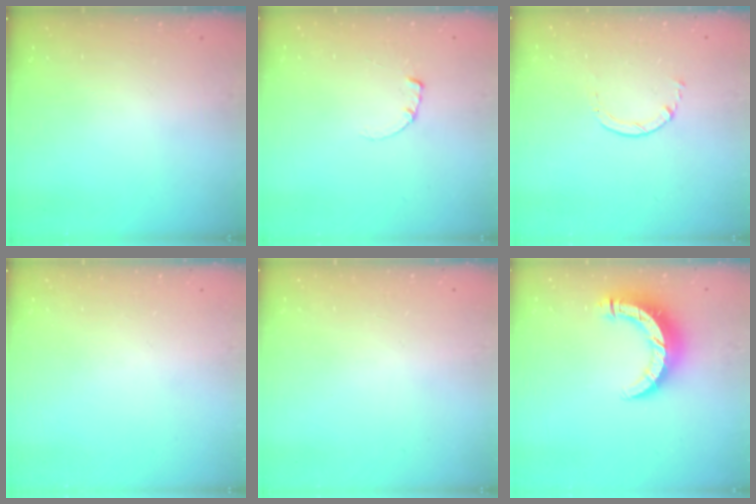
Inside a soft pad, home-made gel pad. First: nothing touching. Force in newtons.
{"total": 0.6, "press": 0.5, "slide": 0.2}
{"total": 1.7, "press": 1.6, "slide": 0.2}
{"total": 0.0}
{"total": 2.6, "press": 2.6, "slide": 0.2}
{"total": 10.6, "press": 10.5, "slide": 1.2}